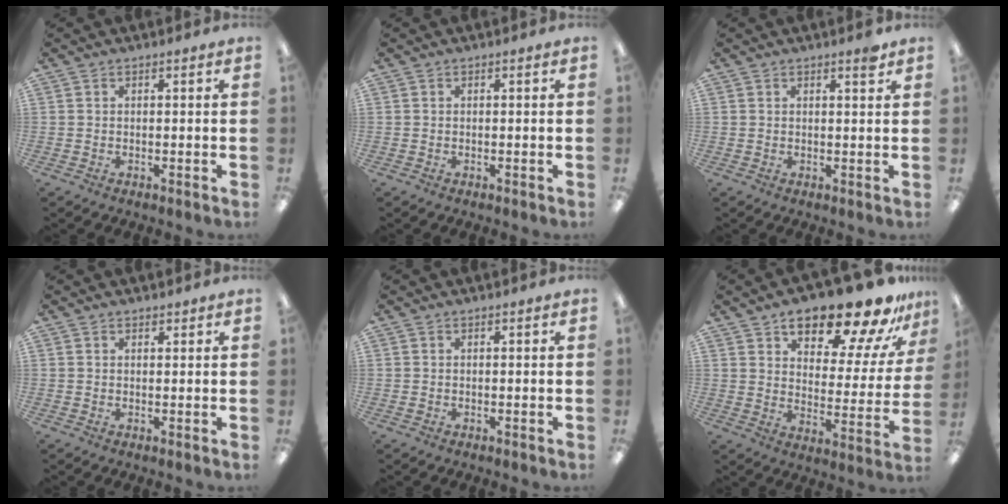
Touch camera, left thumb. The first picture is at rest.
{"total": 0.0}
{"total": 2.1, "force": [1.6, 0.3, 1.2], "torque": [-0.012, -0.005, 0.025]}
{"total": 1.1, "force": [1.0, 0.5, 0.1], "torque": [-0.002, 0.000, 0.019]}
{"total": 0.0}
{"total": 20.5, "force": [16.0, 6.8, 11.0], "torque": [-0.151, -0.113, 0.260]}